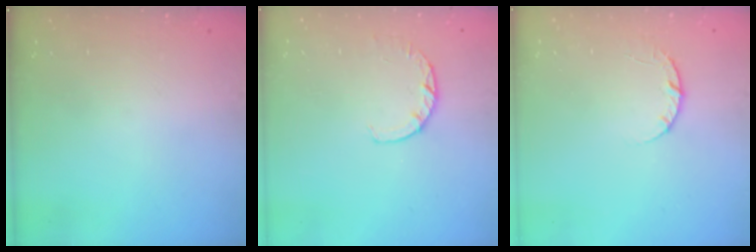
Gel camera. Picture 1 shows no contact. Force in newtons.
{"total": 3.0, "press": 2.9, "slide": 0.4}
{"total": 3.2, "press": 3.1, "slide": 0.5}